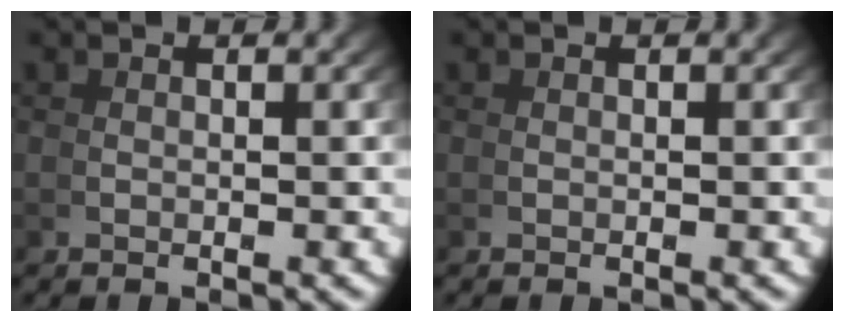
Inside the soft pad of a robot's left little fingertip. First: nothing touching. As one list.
[{"total": 0.0}]